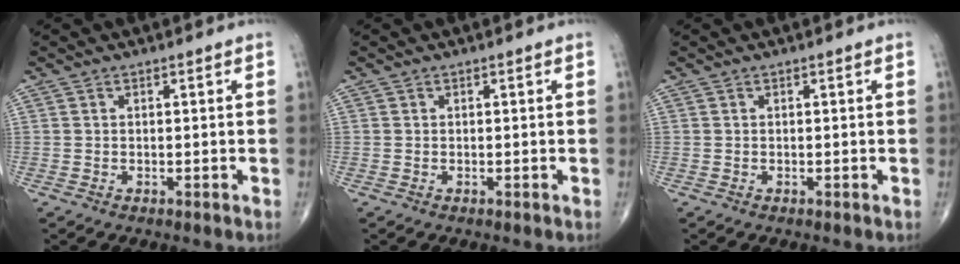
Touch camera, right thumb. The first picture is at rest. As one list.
[{"total": 0.0}, {"total": 0.0}]